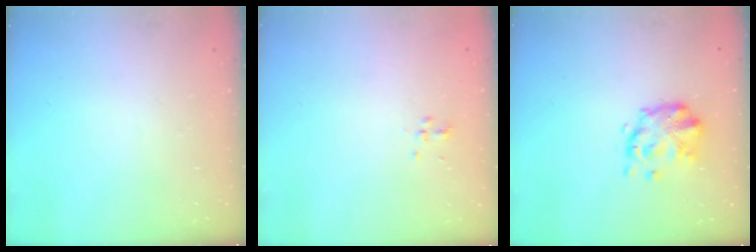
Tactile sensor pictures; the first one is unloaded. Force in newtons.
{"total": 2.0, "press": 1.8, "slide": 0.8}
{"total": 6.6, "press": 6.6, "slide": 0.3}